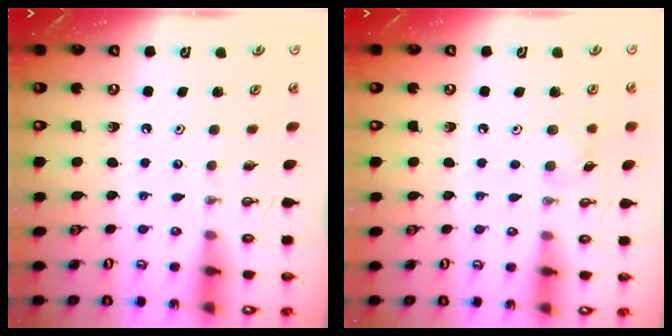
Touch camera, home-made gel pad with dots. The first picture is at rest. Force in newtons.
{"total": 6.7, "press": 6.4, "slide": 2.1}